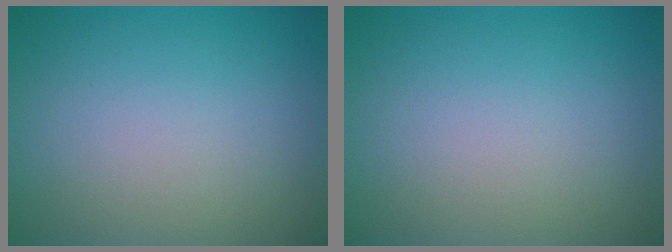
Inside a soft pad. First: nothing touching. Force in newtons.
{"total": 0.0}